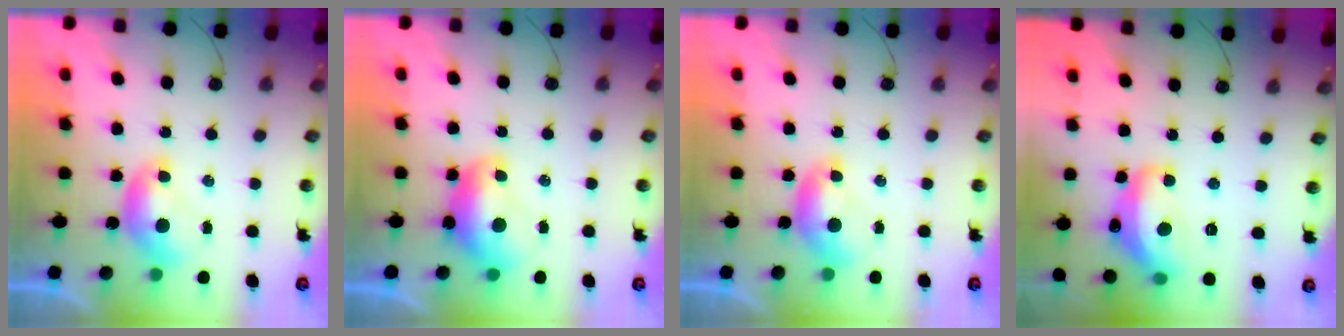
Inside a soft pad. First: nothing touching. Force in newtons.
{"total": 2.0, "press": 1.9, "slide": 0.4}
{"total": 0.0}
{"total": 9.3, "press": 9.3, "slide": 0.6}